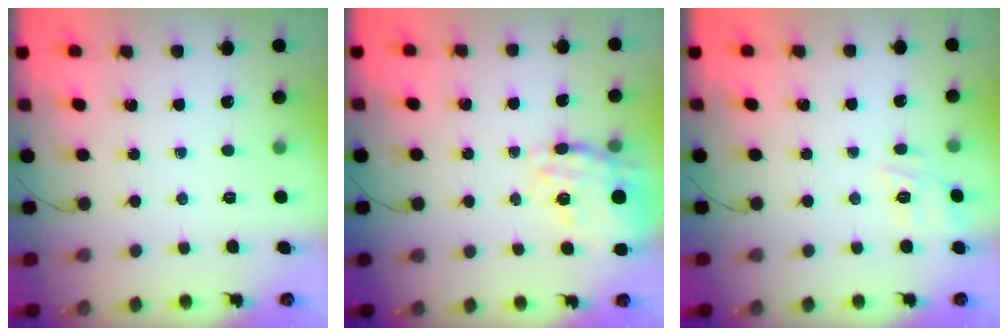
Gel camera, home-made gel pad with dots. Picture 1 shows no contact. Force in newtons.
{"total": 19.4, "press": 19.3, "slide": 1.9}
{"total": 11.4, "press": 11.3, "slide": 1.3}